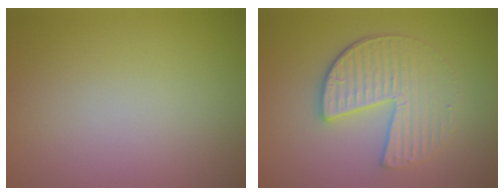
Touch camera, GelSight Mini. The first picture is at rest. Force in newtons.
{"total": 4.2, "press": 3.6, "slide": 2.1}